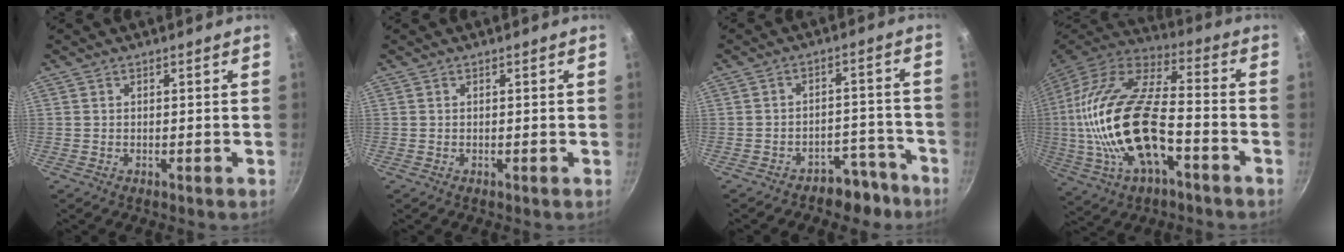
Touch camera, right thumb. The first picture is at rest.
{"total": 0.0}
{"total": 6.5, "force": [-5.0, 3.8, 1.6], "torque": [0.027, 0.071, -0.057]}
{"total": 25.7, "force": [-5.0, 12.0, 22.2], "torque": [-0.438, 0.028, -0.098]}